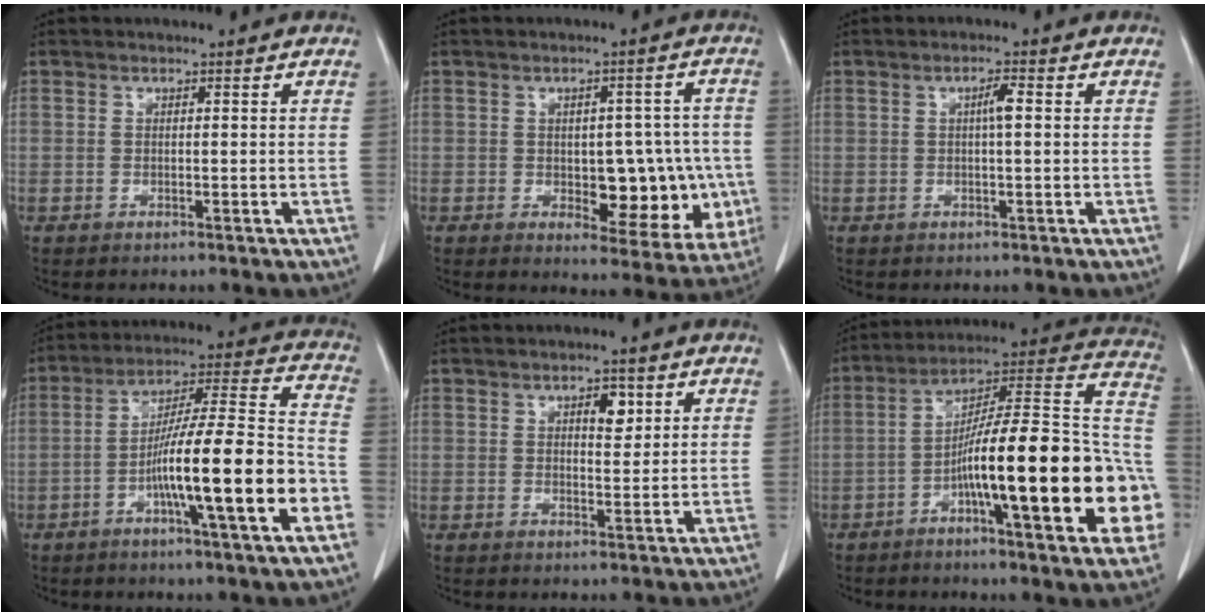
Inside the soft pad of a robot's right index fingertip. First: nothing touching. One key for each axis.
{"total": 11.3, "fx": -1.8, "fy": 5.6, "fz": 9.6, "tx": -0.097, "ty": 0.016, "tz": -0.009}
{"total": 2.2, "fx": 0.3, "fy": 0.2, "fz": 2.2, "tx": -0.038, "ty": 0.004, "tz": 0.005}
{"total": 18.4, "fx": -5.8, "fy": 0.7, "fz": 17.4, "tx": -0.273, "ty": 0.006, "tz": -0.094}
{"total": 3.4, "fx": 1.5, "fy": 1.5, "fz": 2.6, "tx": -0.039, "ty": -0.001, "tz": 0.022}
{"total": 26.6, "fx": -6.7, "fy": 3.5, "fz": 25.5, "tx": -0.296, "ty": 0.019, "tz": -0.103}